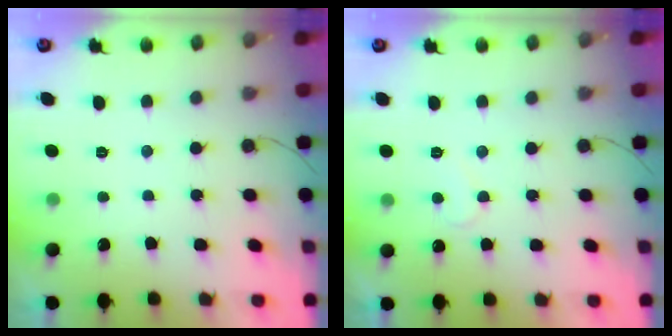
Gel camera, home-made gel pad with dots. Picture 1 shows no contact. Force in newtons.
{"total": 6.7, "press": 6.7, "slide": 0.6}